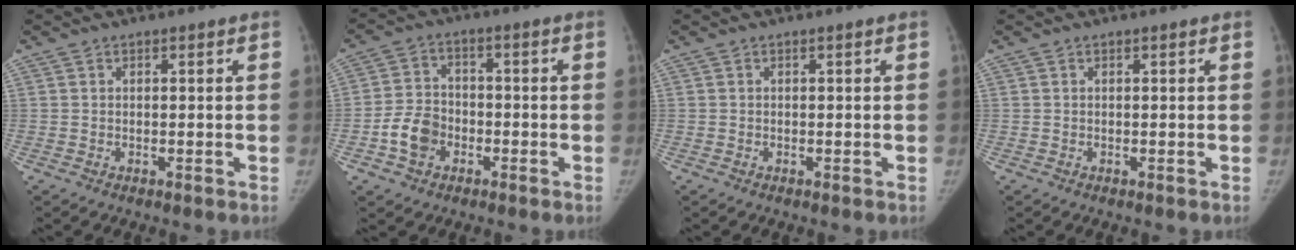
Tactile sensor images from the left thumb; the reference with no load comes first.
{"total": 7.1, "force": [-2.8, 5.5, 3.6], "torque": [-0.052, 0.024, -0.053]}
{"total": 0.0}
{"total": 0.0}